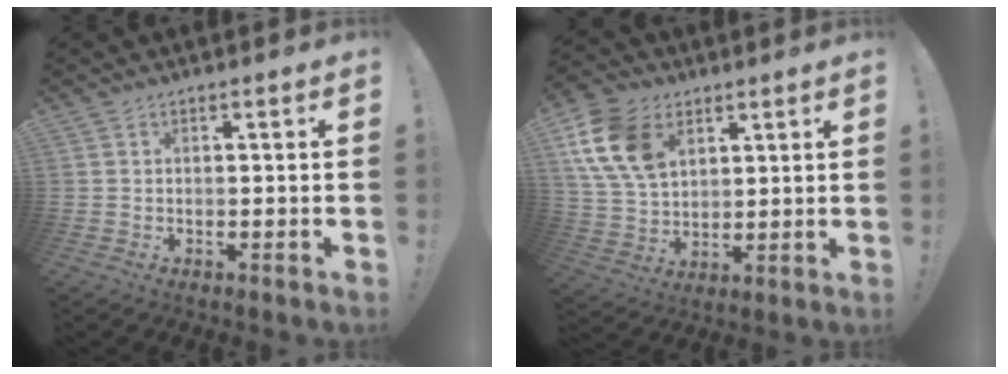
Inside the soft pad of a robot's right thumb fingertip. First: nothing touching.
{"total": 16.9, "force": [7.1, 11.9, 9.6], "torque": [-0.186, -0.019, 0.141]}